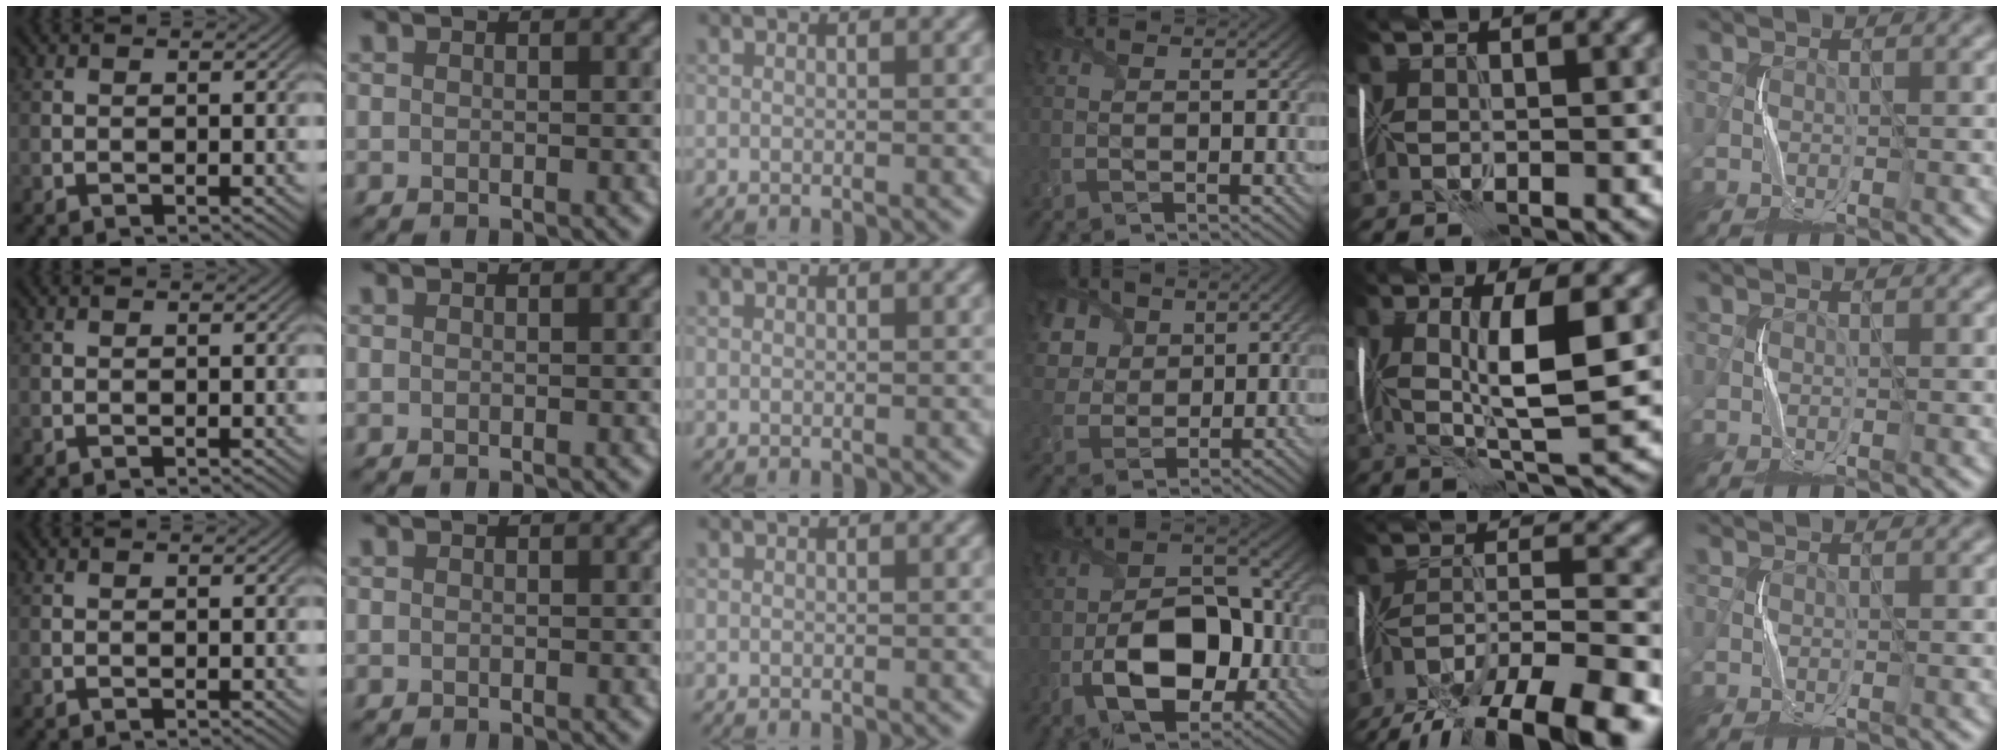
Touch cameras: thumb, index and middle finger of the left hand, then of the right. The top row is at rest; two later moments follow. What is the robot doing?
{"motion": "fold", "object": "plastic wrap"}